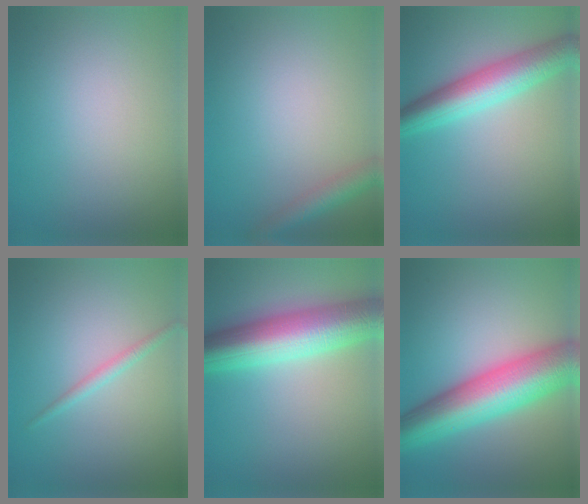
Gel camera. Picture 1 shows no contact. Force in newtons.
{"total": 2.6, "press": 2.6, "slide": 0.1}
{"total": 6.3, "press": 6.3, "slide": 0.1}
{"total": 1.3, "press": 1.3, "slide": 0.0}
{"total": 9.7, "press": 9.7, "slide": 0.1}
{"total": 11.2, "press": 11.2, "slide": 0.2}